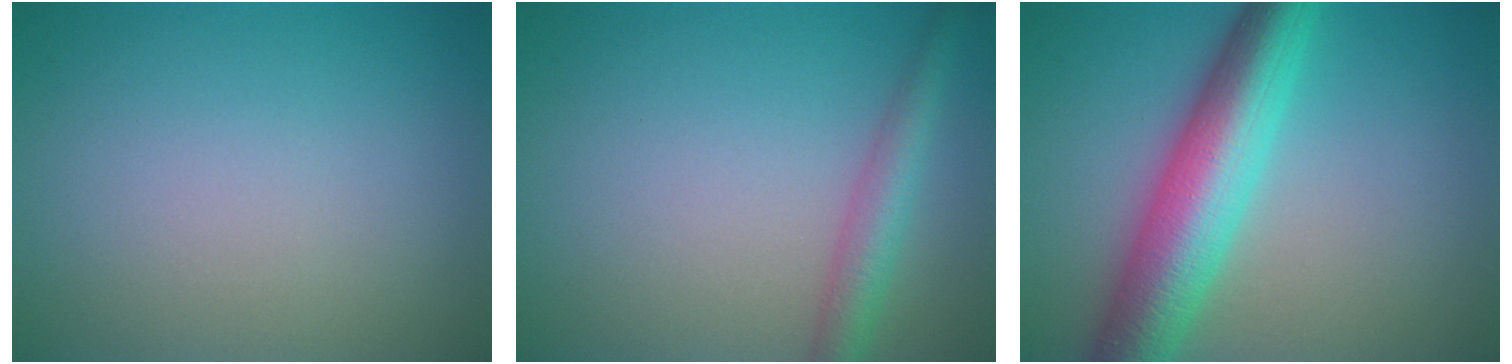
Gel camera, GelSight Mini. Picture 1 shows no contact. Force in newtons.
{"total": 3.2, "press": 3.2, "slide": 0.1}
{"total": 8.8, "press": 8.8, "slide": 0.0}